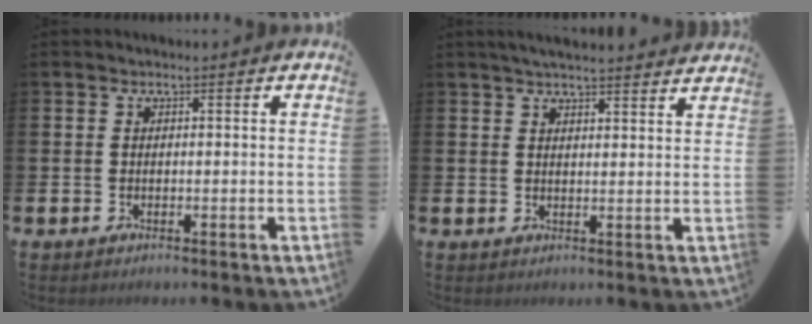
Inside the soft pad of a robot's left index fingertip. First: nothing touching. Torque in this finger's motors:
{"motor_torque": [0.40, -0.50, 0.41, 0.09]}